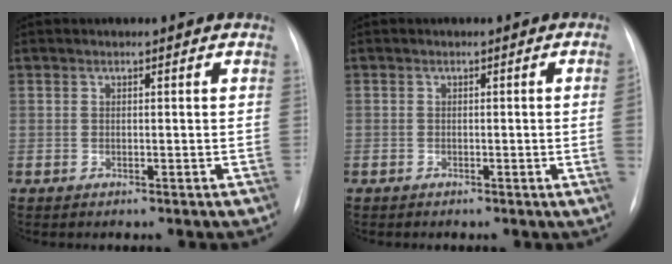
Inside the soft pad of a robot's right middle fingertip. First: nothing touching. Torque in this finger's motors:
{"motor_torque": [1.09, -1.05, -0.29, -0.21]}